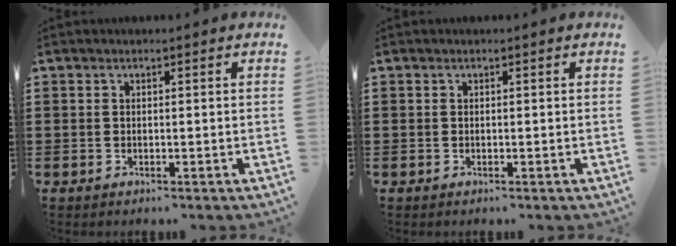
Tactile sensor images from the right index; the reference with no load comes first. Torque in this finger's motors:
{"motor_torque": [-0.01, 0.07, 0.00, 0.00]}